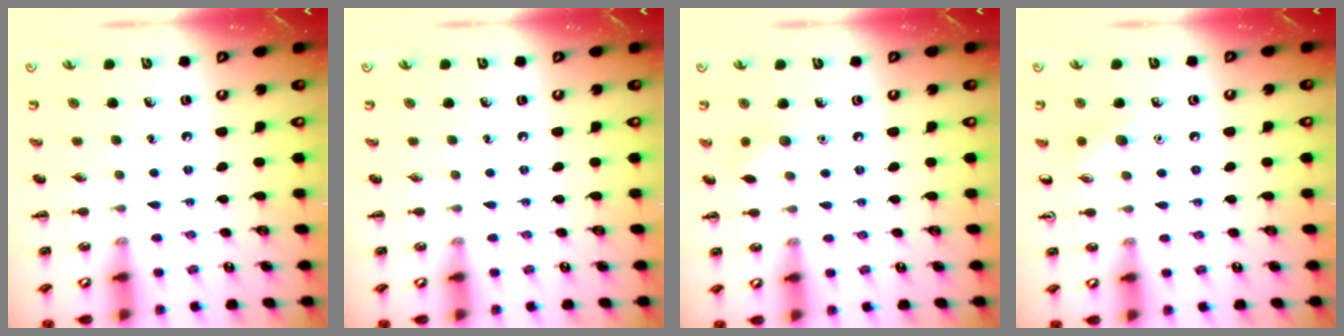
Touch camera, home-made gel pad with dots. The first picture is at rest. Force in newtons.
{"total": 0.0}
{"total": 5.4, "press": 5.2, "slide": 1.4}
{"total": 6.2, "press": 5.9, "slide": 1.8}